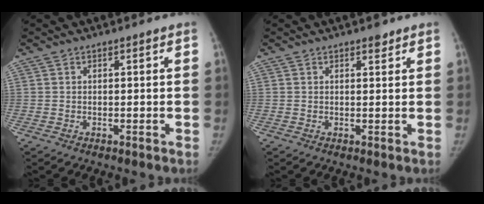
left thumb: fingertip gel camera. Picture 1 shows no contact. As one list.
[{"total": 1.5, "force": [1.1, 0.7, 0.7], "torque": [-0.003, -0.006, 0.014]}]